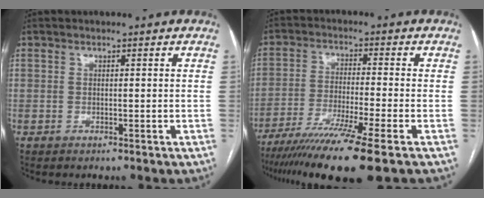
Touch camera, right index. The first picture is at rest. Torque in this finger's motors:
{"motor_torque": [1.17, -0.97, 0.67, 0.21]}